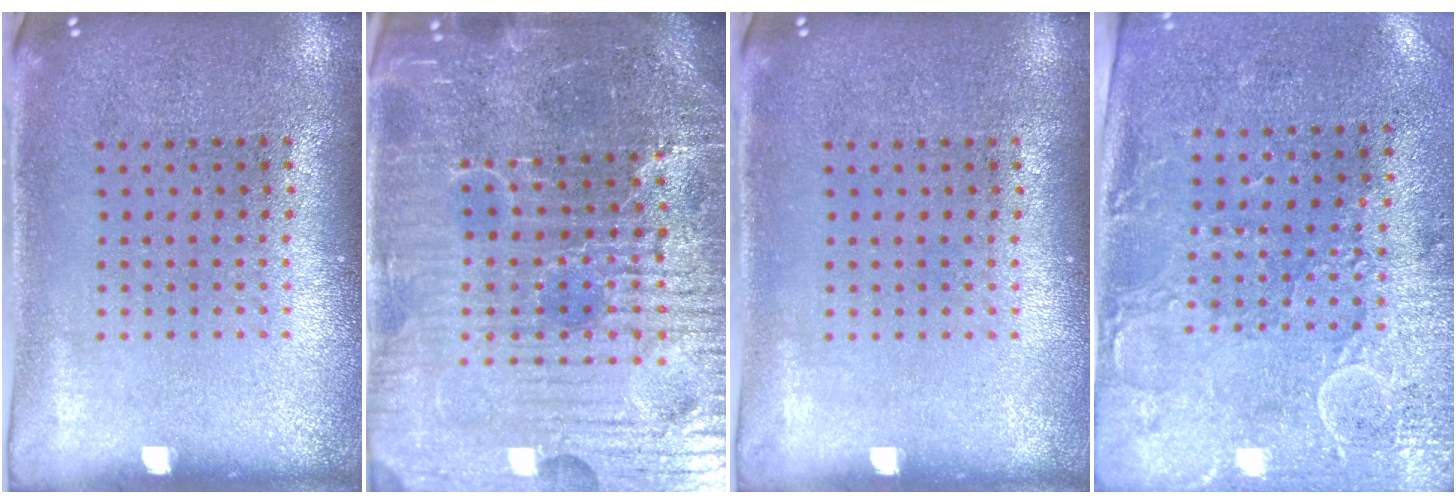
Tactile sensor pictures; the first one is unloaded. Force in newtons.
{"total": 6.6, "press": 6.0, "slide": 2.8}
{"total": 0.0}
{"total": 2.9, "press": 2.4, "slide": 1.7}